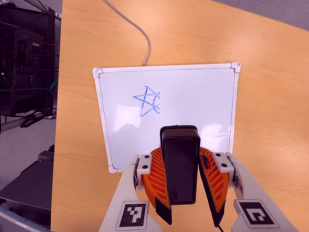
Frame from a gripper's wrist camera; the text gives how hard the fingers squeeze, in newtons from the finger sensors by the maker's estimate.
{"total": 11.4, "left": 10.2, "right": 12.6}